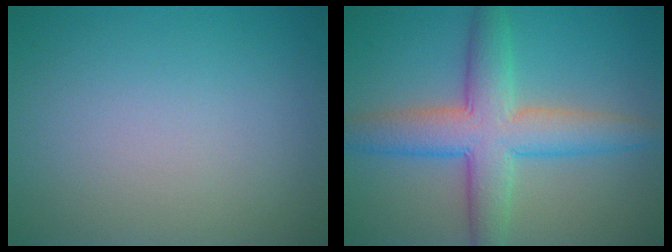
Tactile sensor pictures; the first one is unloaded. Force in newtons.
{"total": 7.3, "press": 7.3, "slide": 0.2}